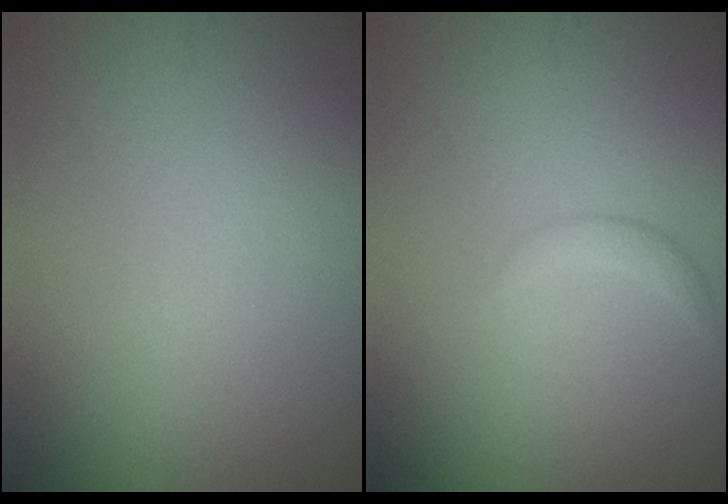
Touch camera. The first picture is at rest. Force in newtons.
{"total": 1.0, "press": 1.0, "slide": 0.1}